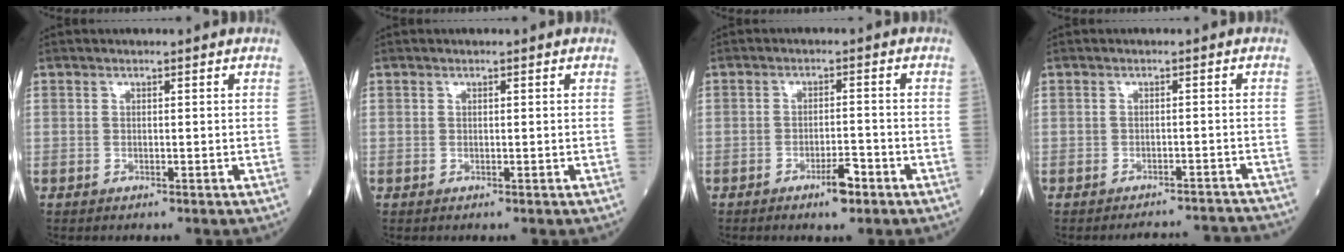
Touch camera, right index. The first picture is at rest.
{"total": 0.0}
{"total": 3.6, "force": [-2.3, 0.7, 2.7], "torque": [-0.041, 0.000, -0.038]}
{"total": 7.1, "force": [-7.1, 0.4, -0.1], "torque": [0.011, 0.009, -0.081]}